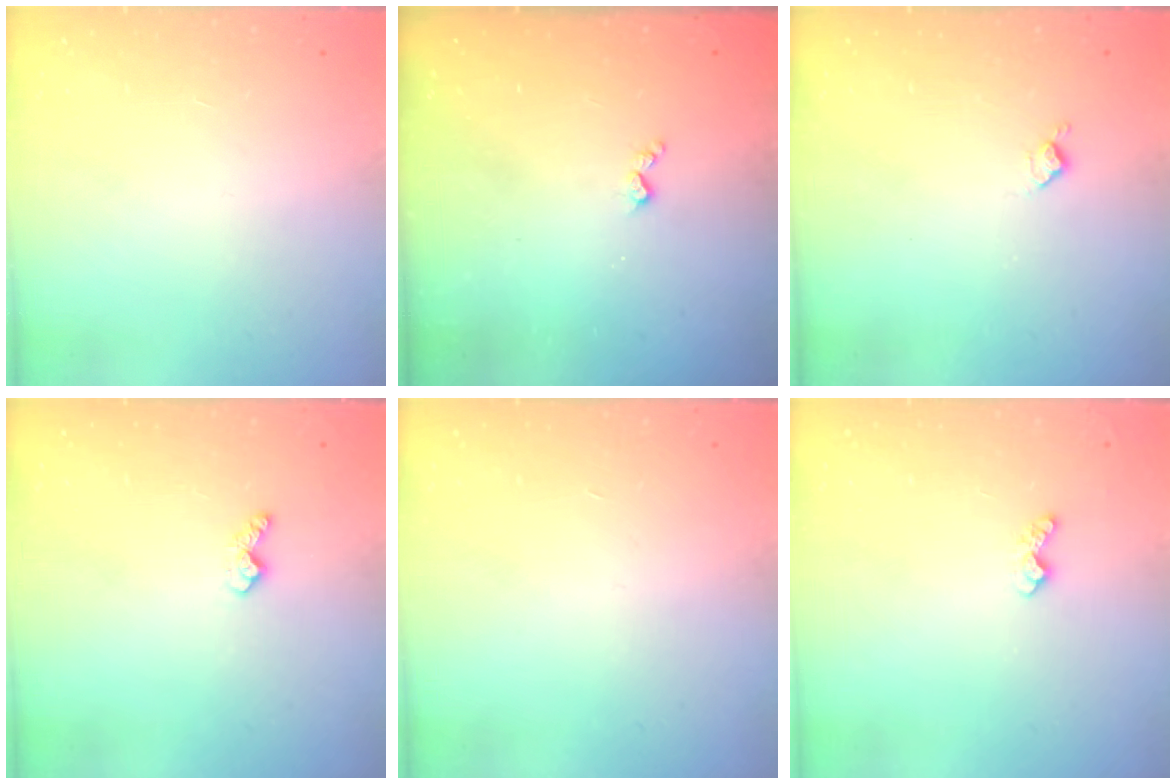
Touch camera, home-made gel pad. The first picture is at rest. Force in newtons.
{"total": 3.0, "press": 2.9, "slide": 0.6}
{"total": 6.1, "press": 6.1, "slide": 0.7}
{"total": 4.2, "press": 4.1, "slide": 0.6}
{"total": 0.0}
{"total": 4.0, "press": 3.9, "slide": 0.4}